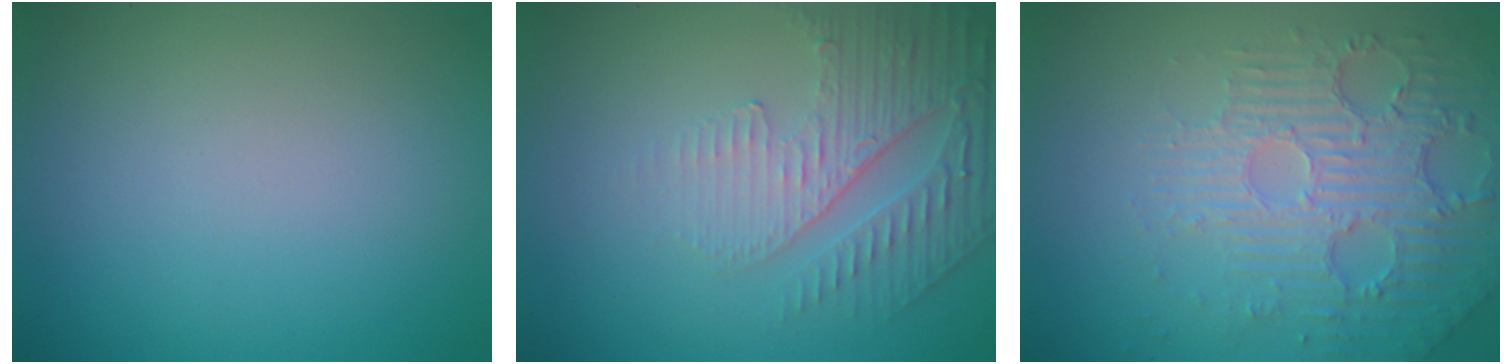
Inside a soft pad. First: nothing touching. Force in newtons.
{"total": 4.9, "press": 3.2, "slide": 3.7}
{"total": 6.1, "press": 3.8, "slide": 4.8}